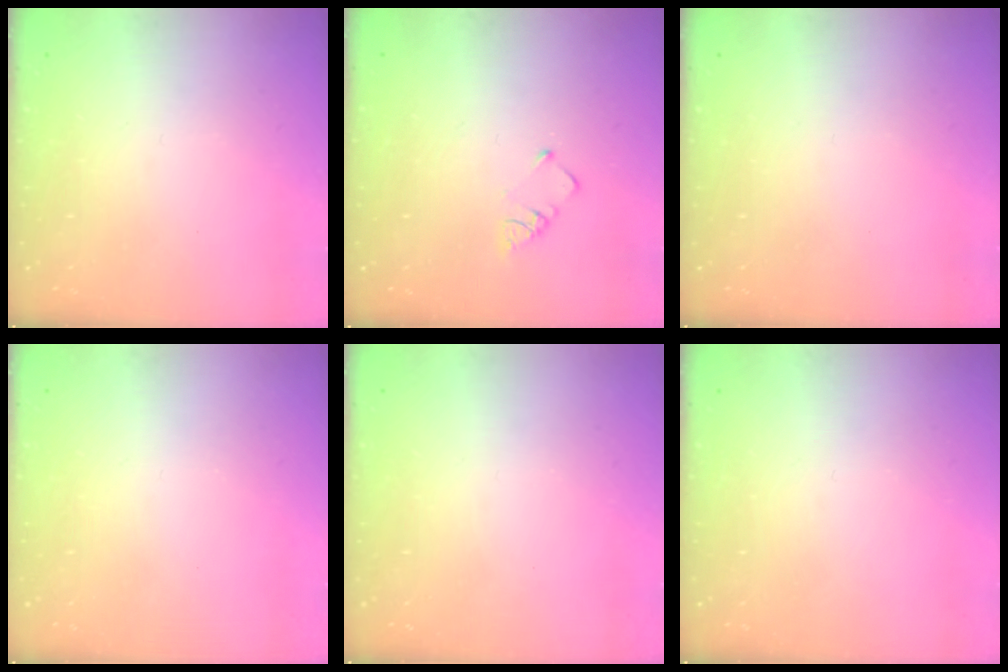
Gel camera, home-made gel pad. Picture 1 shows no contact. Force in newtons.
{"total": 1.9, "press": 1.9, "slide": 0.3}
{"total": 0.0}
{"total": 1.8, "press": 1.8, "slide": 0.4}
{"total": 0.0}
{"total": 0.0}